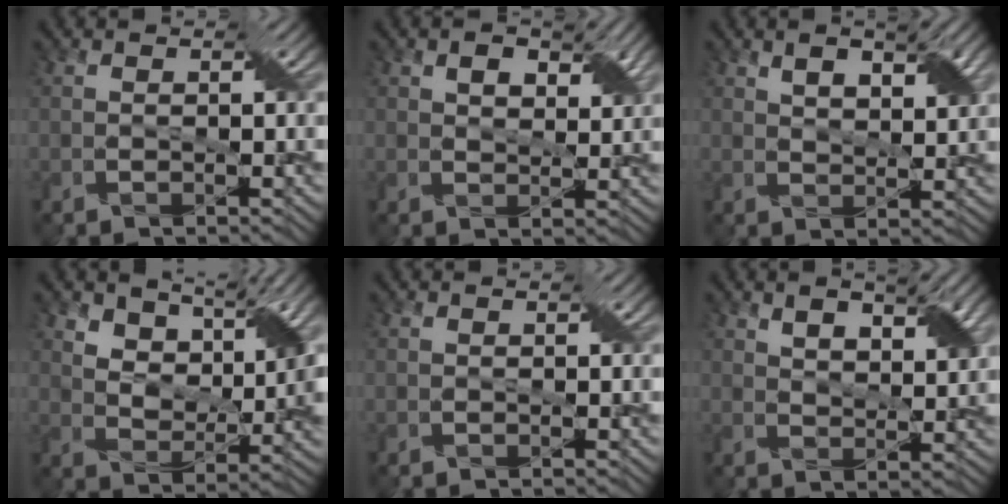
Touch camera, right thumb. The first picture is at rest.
{"total": 3.6, "force": [2.1, 1.8, 2.2], "torque": [-0.037, -0.001, 0.035]}
{"total": 4.1, "force": [2.5, 1.2, 2.9], "torque": [-0.050, -0.001, 0.045]}
{"total": 6.3, "force": [4.6, 3.1, 3.1], "torque": [-0.058, -0.004, 0.078]}
{"total": 0.0}
{"total": 4.6, "force": [2.9, 1.4, 3.2], "torque": [-0.054, 0.000, 0.051]}